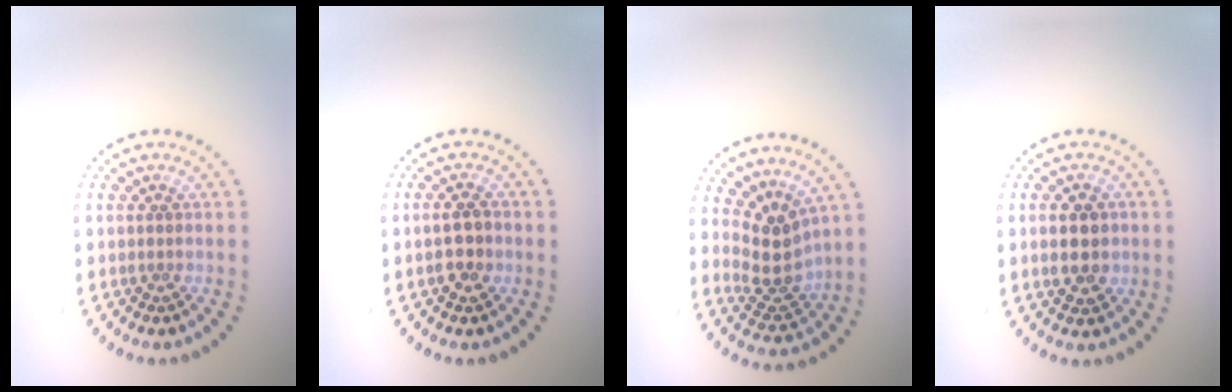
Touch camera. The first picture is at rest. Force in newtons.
{"total": 2.4, "press": 2.3, "slide": 0.4}
{"total": 3.6, "press": 3.1, "slide": 1.9}
{"total": 3.8, "press": 3.8, "slide": 0.1}